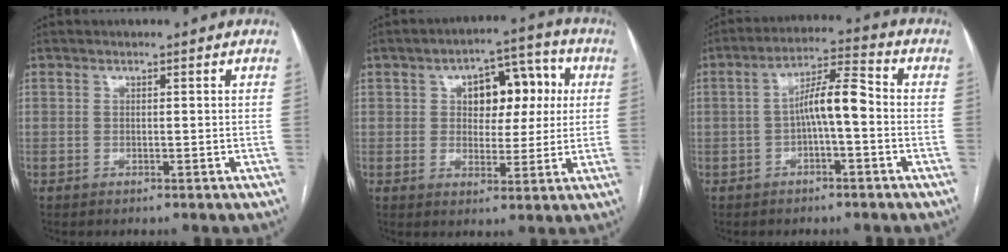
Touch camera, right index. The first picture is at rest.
{"total": 9.5, "force": [2.2, 5.5, 7.4], "torque": [-0.092, 0.034, 0.035]}
{"total": 7.2, "force": [-0.9, 1.2, 7.0], "torque": [-0.125, 0.026, -0.019]}